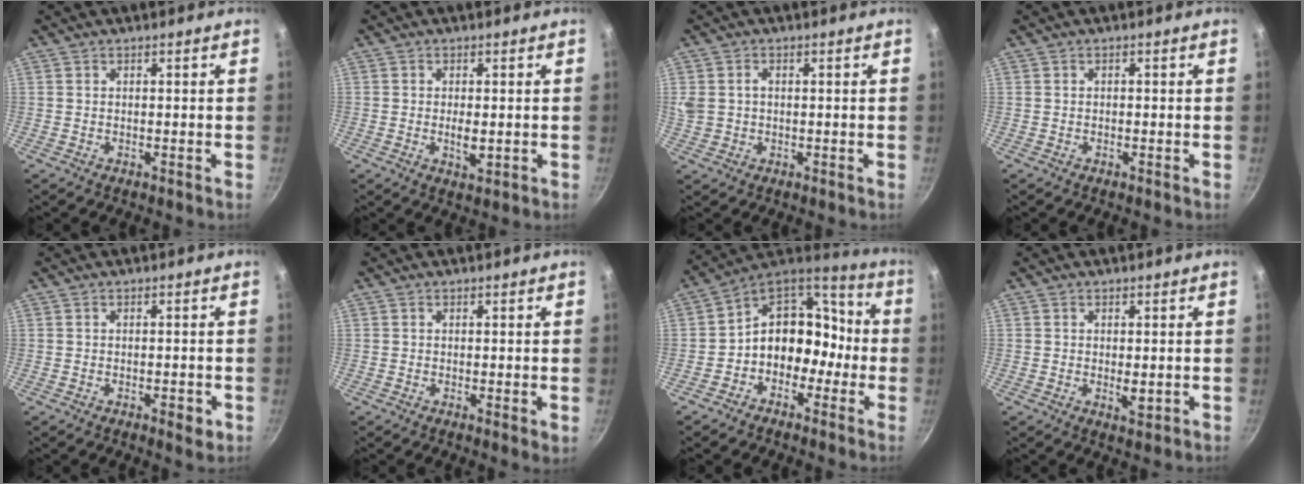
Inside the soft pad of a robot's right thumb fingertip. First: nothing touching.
{"total": 3.2, "force": [-0.4, 1.5, 2.8], "torque": [-0.047, -0.004, -0.006]}
{"total": 4.2, "force": [0.3, 3.4, 2.6], "torque": [-0.051, 0.011, 0.011]}
{"total": 0.0}
{"total": 2.6, "force": [-1.0, 1.0, 2.2], "torque": [-0.024, -0.002, -0.014]}
{"total": 2.0, "force": [-0.1, 0.4, 1.9], "torque": [-0.031, -0.008, -0.003]}
{"total": 14.6, "force": [-2.7, 10.7, 9.5], "torque": [-0.093, 0.062, -0.059]}
{"total": 2.2, "force": [-0.2, 1.0, 2.0], "torque": [-0.028, -0.006, 0.000]}